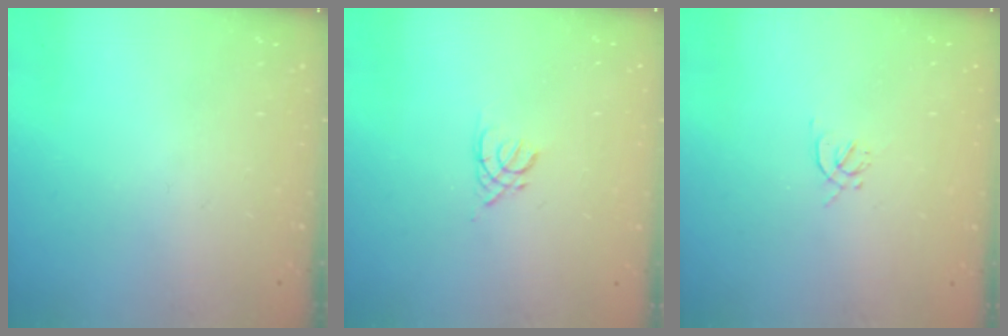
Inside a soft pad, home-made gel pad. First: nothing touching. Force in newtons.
{"total": 2.5, "press": 2.5, "slide": 0.6}
{"total": 1.2, "press": 1.2, "slide": 0.4}